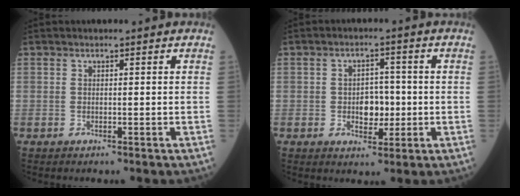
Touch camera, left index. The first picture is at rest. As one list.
[{"total": 4.5, "force": [-0.6, 2.9, 3.4], "torque": [-0.051, 0.008, -0.006]}]